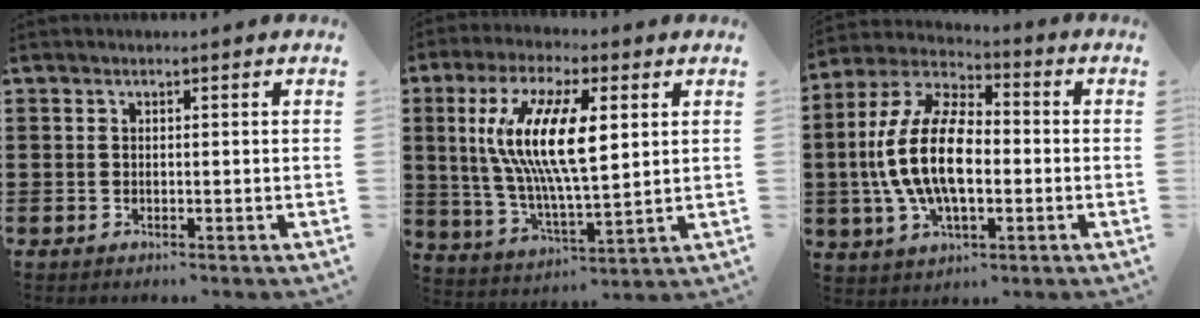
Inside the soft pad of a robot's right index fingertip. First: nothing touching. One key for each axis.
{"total": 12.9, "fx": 3.1, "fy": 4.0, "fz": 11.9, "tx": -0.246, "ty": 0.002, "tz": 0.052}
{"total": 14.1, "fx": -1.4, "fy": 7.0, "fz": 12.2, "tx": -0.281, "ty": -0.003, "tz": -0.032}